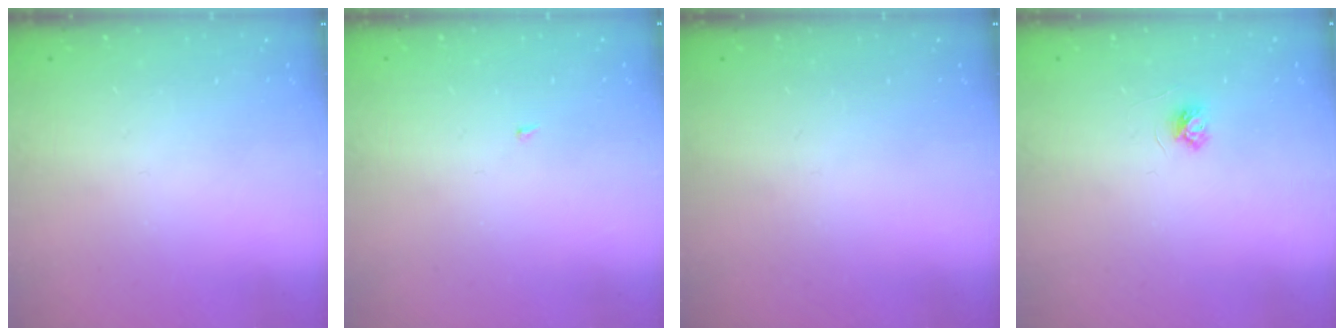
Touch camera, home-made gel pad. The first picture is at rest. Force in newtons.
{"total": 1.4, "press": 1.3, "slide": 0.1}
{"total": 0.0}
{"total": 3.8, "press": 3.7, "slide": 0.5}